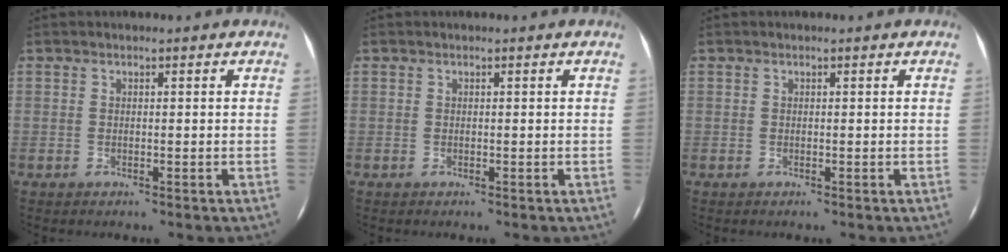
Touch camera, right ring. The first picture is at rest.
{"total": 0.0}
{"total": 0.0}